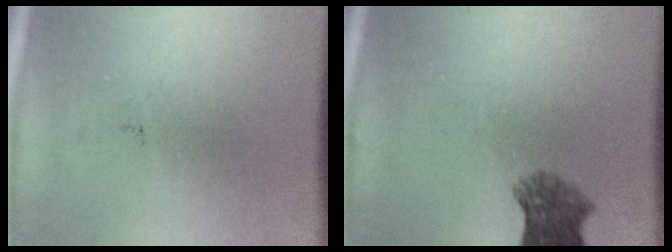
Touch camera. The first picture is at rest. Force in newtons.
{"total": 5.3}